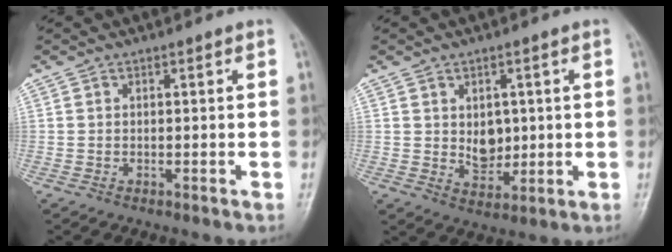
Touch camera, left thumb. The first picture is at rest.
{"total": 5.5, "force": [0.8, 4.1, 3.6], "torque": [-0.033, -0.013, 0.024]}